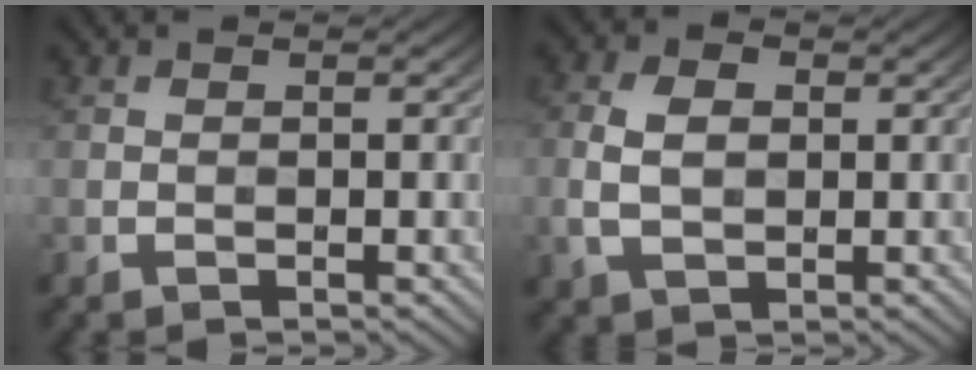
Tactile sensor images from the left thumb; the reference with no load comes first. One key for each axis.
{"total": 4.6, "fx": 0.2, "fy": 3.1, "fz": 3.3, "tx": -0.079, "ty": 0.000, "tz": 0.003}